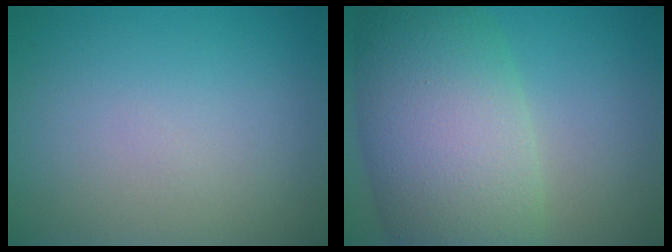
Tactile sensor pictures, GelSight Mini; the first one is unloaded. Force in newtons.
{"total": 11.4, "press": 11.4, "slide": 0.5}